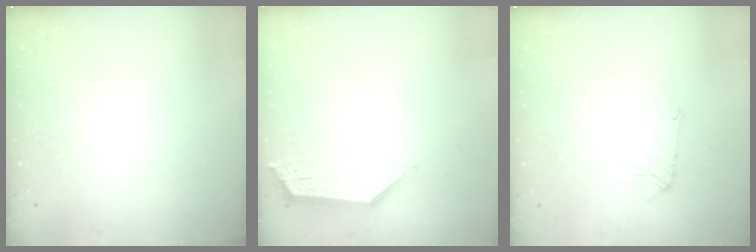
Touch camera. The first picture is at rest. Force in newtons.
{"total": 2.9, "press": 2.9, "slide": 0.5}
{"total": 4.7, "press": 4.6, "slide": 0.7}